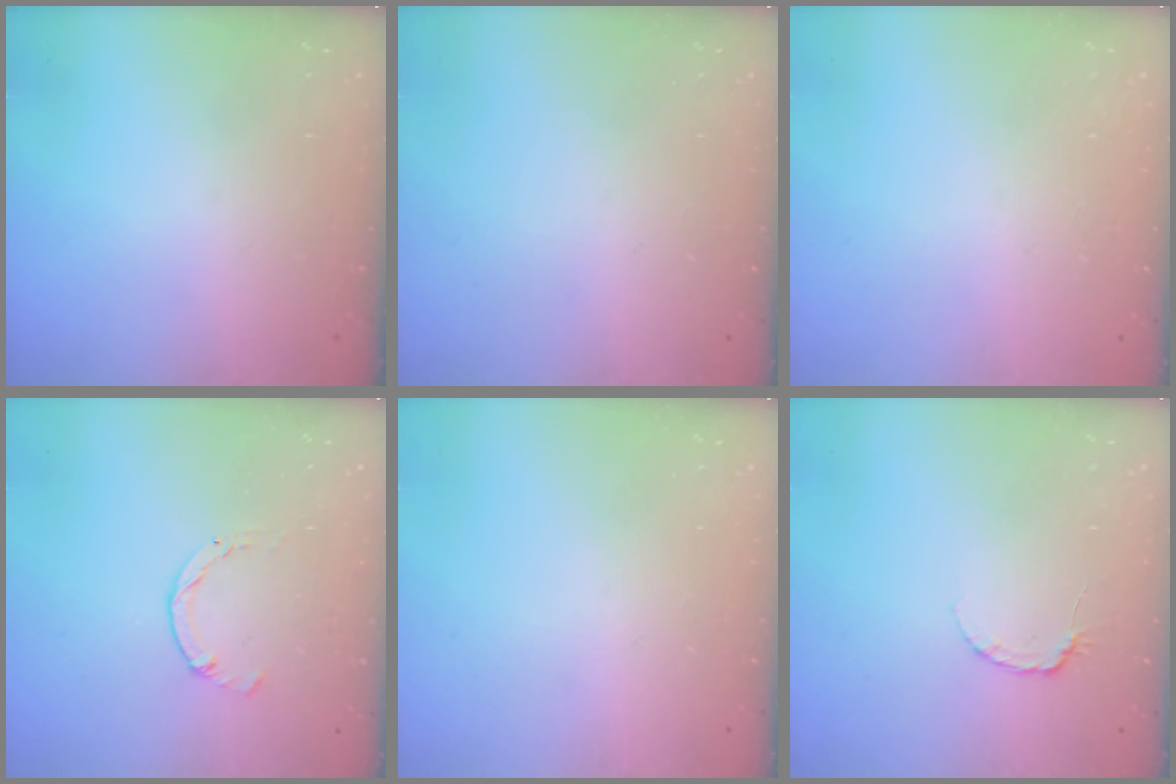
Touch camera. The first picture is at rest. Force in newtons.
{"total": 0.0}
{"total": 2.4, "press": 2.4, "slide": 0.2}
{"total": 0.0}
{"total": 0.0}
{"total": 3.7, "press": 3.6, "slide": 0.5}